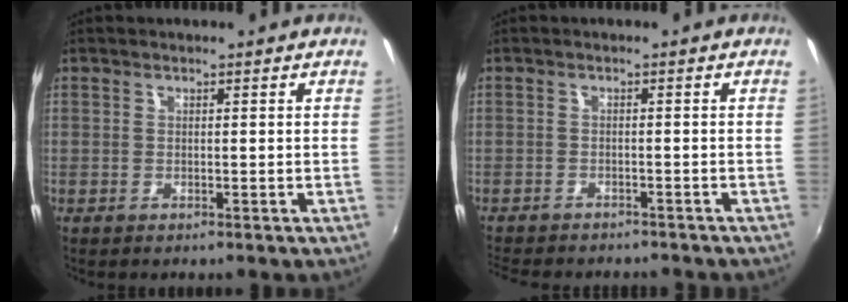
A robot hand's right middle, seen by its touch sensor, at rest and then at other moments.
{"total": 8.3, "force": [-7.5, 2.2, 2.9], "torque": [-0.074, -0.018, -0.111]}